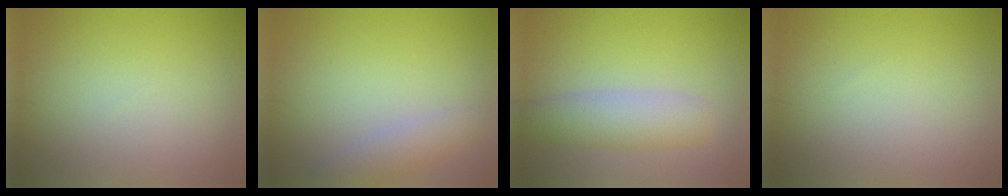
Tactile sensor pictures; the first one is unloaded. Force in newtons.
{"total": 2.4, "press": 2.4, "slide": 0.2}
{"total": 4.2, "press": 4.2, "slide": 0.3}
{"total": 0.0}